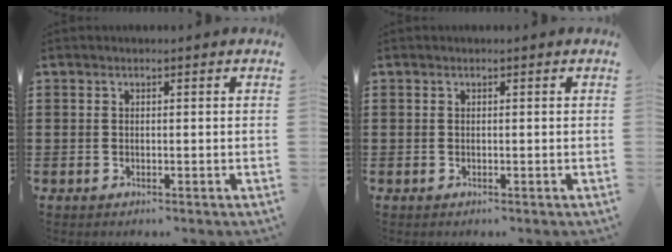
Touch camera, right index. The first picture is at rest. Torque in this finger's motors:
{"motor_torque": [-0.40, 0.40, 0.00, 0.00]}